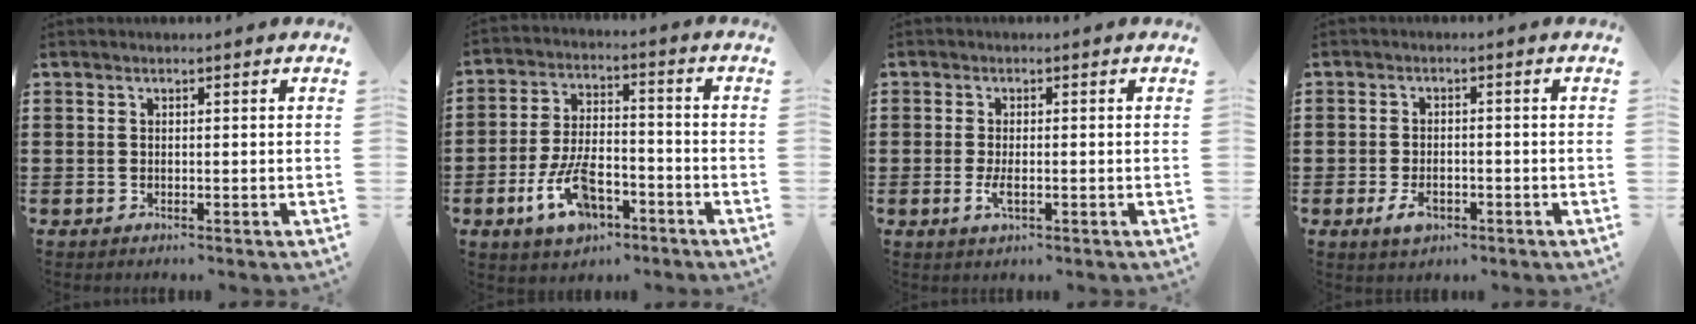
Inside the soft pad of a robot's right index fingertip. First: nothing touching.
{"total": 9.7, "force": [-4.8, 4.5, 7.1], "torque": [-0.157, 0.001, -0.088]}
{"total": 2.4, "force": [-0.6, 0.8, 2.2], "torque": [-0.055, -0.008, -0.015]}
{"total": 3.3, "force": [-1.6, 1.7, 2.3], "torque": [-0.047, -0.002, -0.030]}